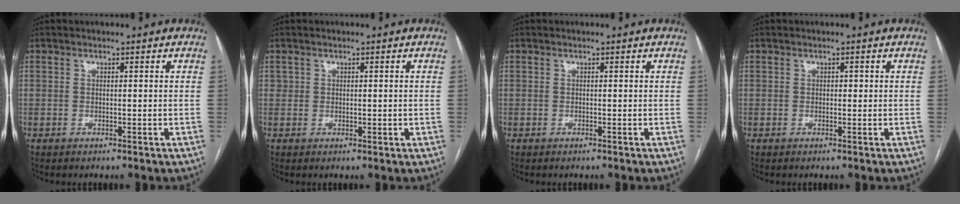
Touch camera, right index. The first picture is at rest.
{"total": 1.3, "force": [0.3, 1.1, 0.6], "torque": [-0.010, 0.004, 0.008]}
{"total": 0.0}
{"total": 0.6, "force": [0.1, 0.4, 0.4], "torque": [-0.005, 0.005, 0.001]}